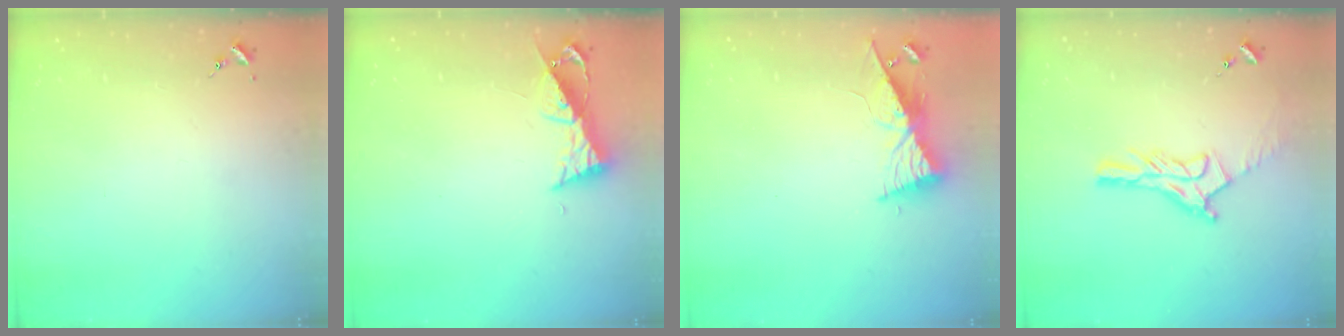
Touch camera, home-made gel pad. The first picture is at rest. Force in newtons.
{"total": 7.7, "press": 7.7, "slide": 0.4}
{"total": 9.3, "press": 9.3, "slide": 0.8}
{"total": 12.7, "press": 12.7, "slide": 0.7}